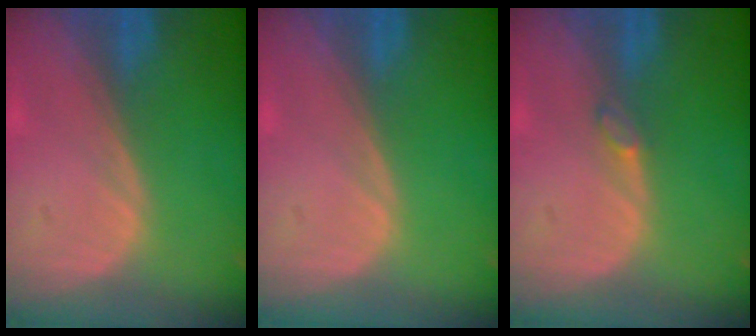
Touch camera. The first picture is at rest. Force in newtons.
{"total": 0.0}
{"total": 1.2, "press": 1.1, "slide": 0.2}